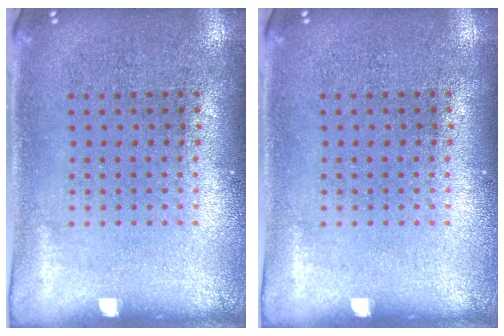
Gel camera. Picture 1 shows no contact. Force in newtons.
{"total": 0.0}